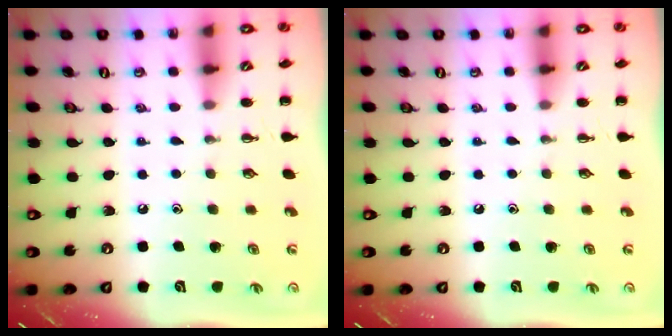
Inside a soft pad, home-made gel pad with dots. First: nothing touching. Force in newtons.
{"total": 0.0}